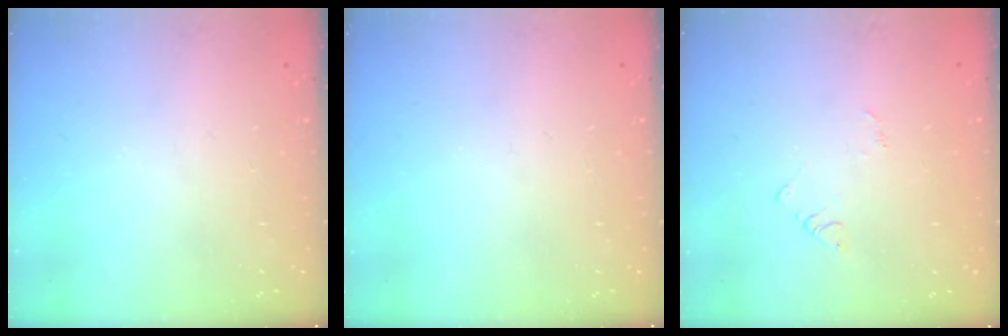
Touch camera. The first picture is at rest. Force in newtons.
{"total": 0.0}
{"total": 2.4, "press": 2.4, "slide": 0.3}